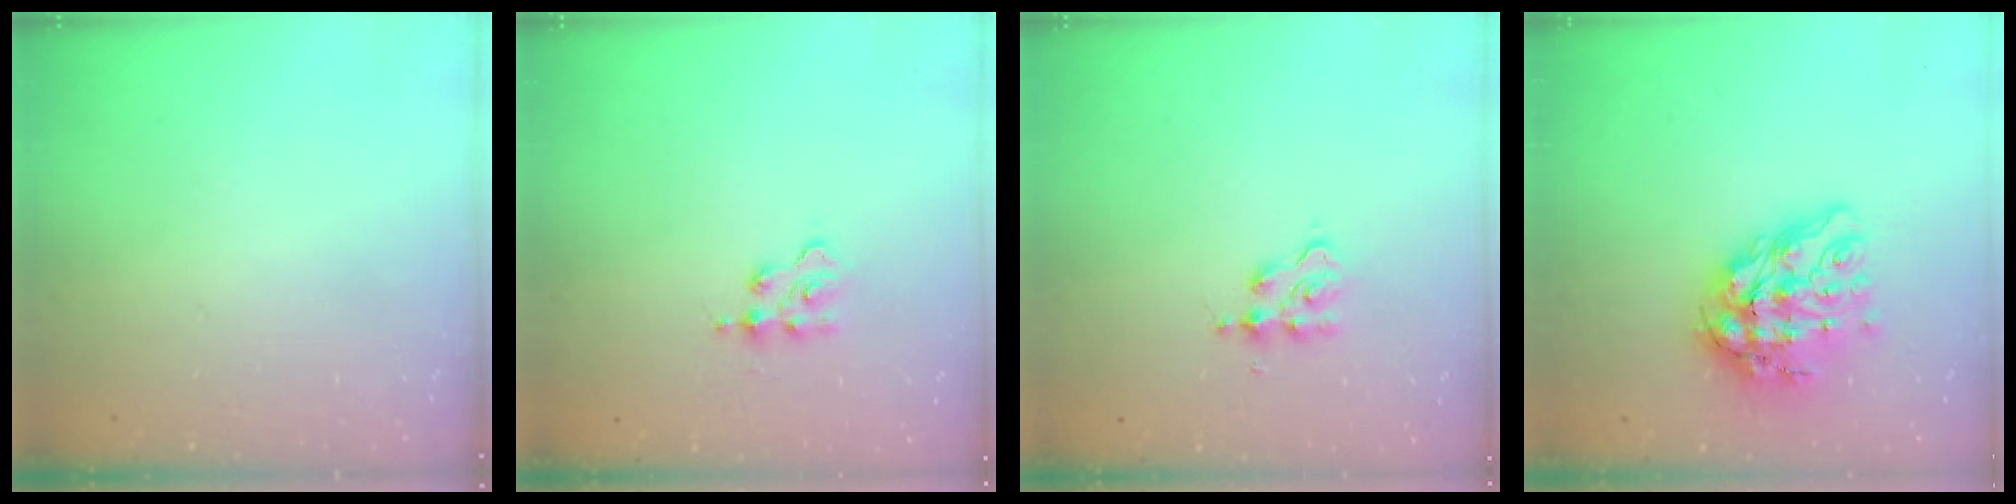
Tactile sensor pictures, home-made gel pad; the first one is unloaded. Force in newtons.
{"total": 2.4, "press": 2.4, "slide": 0.3}
{"total": 3.6, "press": 3.6, "slide": 0.5}
{"total": 14.3, "press": 14.2, "slide": 1.6}